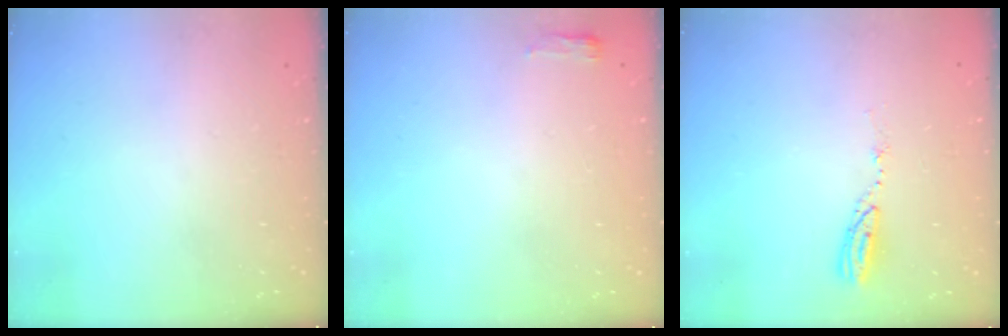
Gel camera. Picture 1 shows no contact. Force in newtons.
{"total": 2.7, "press": 2.6, "slide": 0.8}
{"total": 5.3, "press": 5.3, "slide": 0.2}